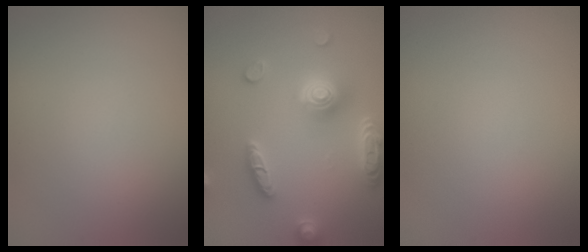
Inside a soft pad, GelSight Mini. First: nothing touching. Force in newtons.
{"total": 5.5, "press": 5.4, "slide": 0.9}
{"total": 0.0}